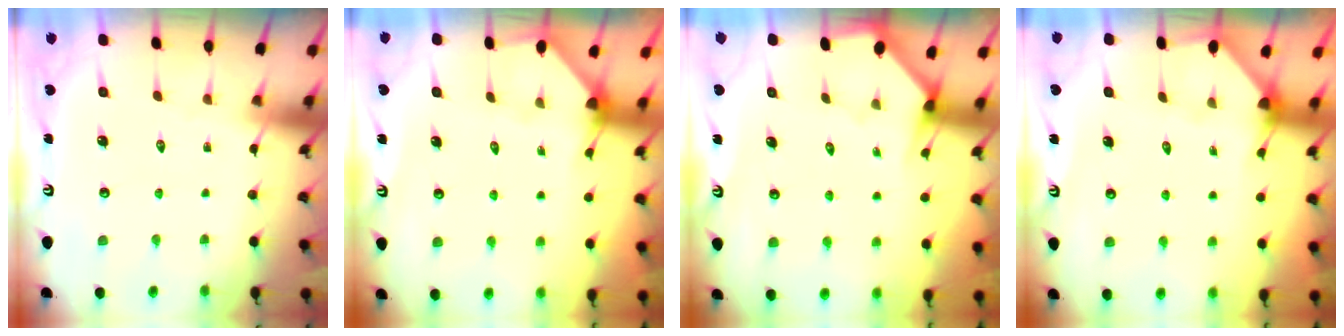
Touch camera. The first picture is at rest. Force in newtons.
{"total": 2.7, "press": 2.7, "slide": 0.2}
{"total": 2.4, "press": 2.3, "slide": 0.3}
{"total": 2.7, "press": 2.7, "slide": 0.2}